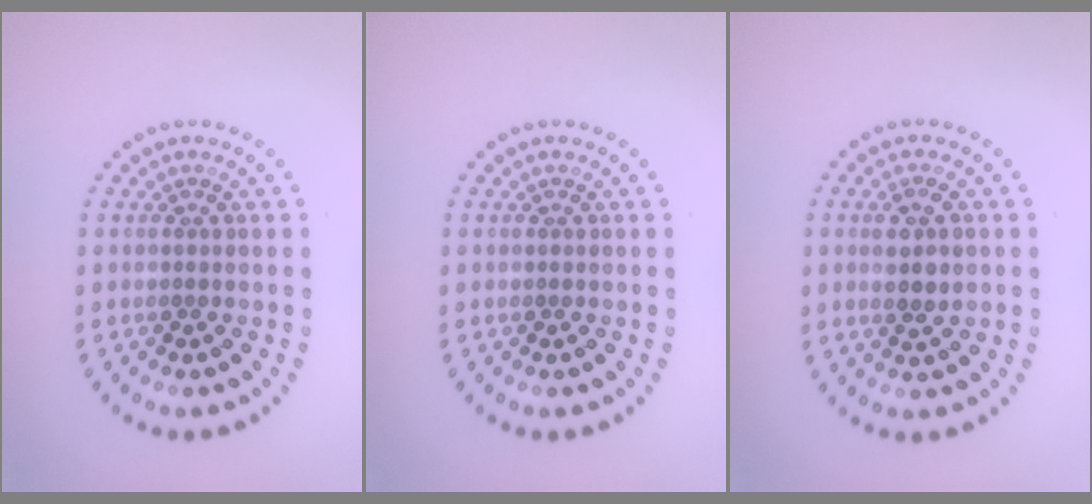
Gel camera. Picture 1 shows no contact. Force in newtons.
{"total": 0.0}
{"total": 2.5, "press": 2.5, "slide": 0.6}